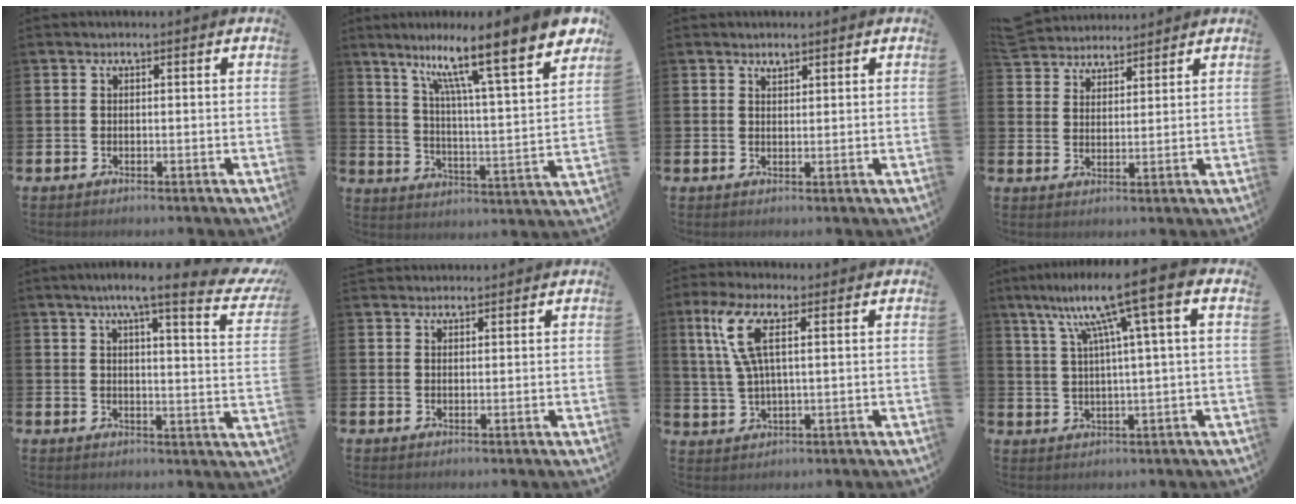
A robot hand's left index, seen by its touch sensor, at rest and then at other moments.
{"total": 12.1, "force": [9.4, 0.6, 7.5], "torque": [-0.153, -0.077, 0.141]}
{"total": 1.2, "force": [1.2, 0.4, 0.1], "torque": [0.008, -0.002, 0.020]}
{"total": 4.8, "force": [4.7, 1.0, -0.3], "torque": [-0.019, -0.018, 0.089]}
{"total": 7.5, "force": [5.8, 0.8, 4.7], "torque": [-0.073, -0.046, 0.085]}
{"total": 1.9, "force": [1.8, 0.5, -0.1], "torque": [0.007, -0.006, 0.033]}
{"total": 7.3, "force": [3.6, 2.3, 6.0], "torque": [-0.134, 0.010, 0.064]}
{"total": 10.6, "force": [5.3, 0.3, 9.2], "torque": [-0.187, -0.014, 0.077]}